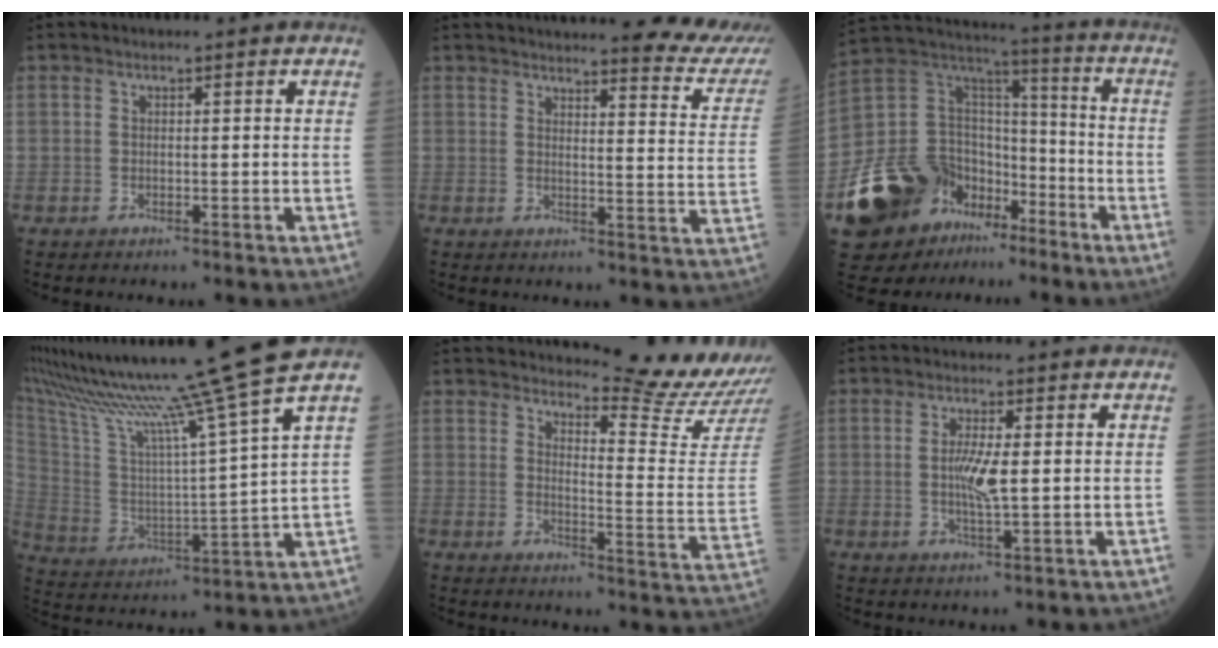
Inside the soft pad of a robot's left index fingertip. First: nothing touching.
{"total": 13.1, "force": [12.6, -0.2, 3.3], "torque": [-0.032, -0.076, 0.130]}
{"total": 21.6, "force": [-12.1, 13.7, 11.5], "torque": [-0.236, 0.047, -0.201]}
{"total": 21.1, "force": [17.5, -3.8, 11.2], "torque": [-0.211, -0.053, 0.293]}
{"total": 13.3, "force": [13.0, -2.2, 1.3], "torque": [-0.016, -0.129, 0.152]}
{"total": 4.5, "force": [0.1, 0.6, 4.4], "torque": [-0.091, -0.004, 0.005]}